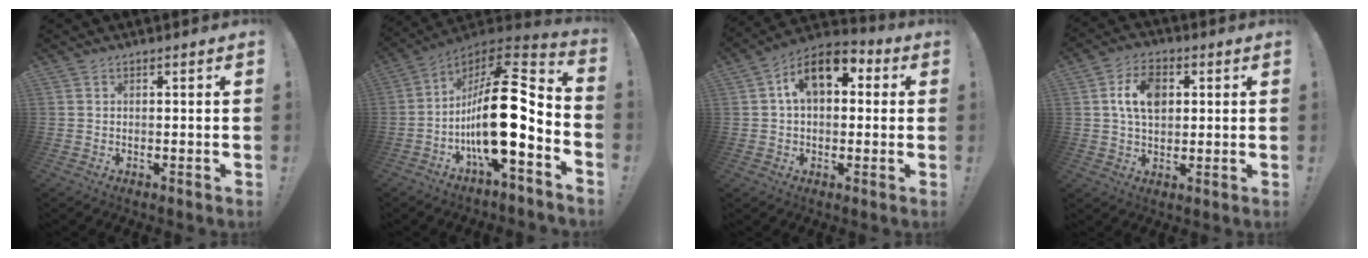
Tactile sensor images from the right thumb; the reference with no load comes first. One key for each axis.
{"total": 21.5, "fx": -3.1, "fy": 7.1, "fz": 20.1, "tx": -0.350, "ty": -0.001, "tz": -0.054}
{"total": 12.1, "fx": 4.0, "fy": 7.4, "fz": 8.7, "tx": -0.130, "ty": -0.001, "tz": 0.073}
{"total": 10.1, "fx": 2.3, "fy": 6.7, "fz": 7.3, "tx": -0.121, "ty": 0.007, "tz": 0.041}